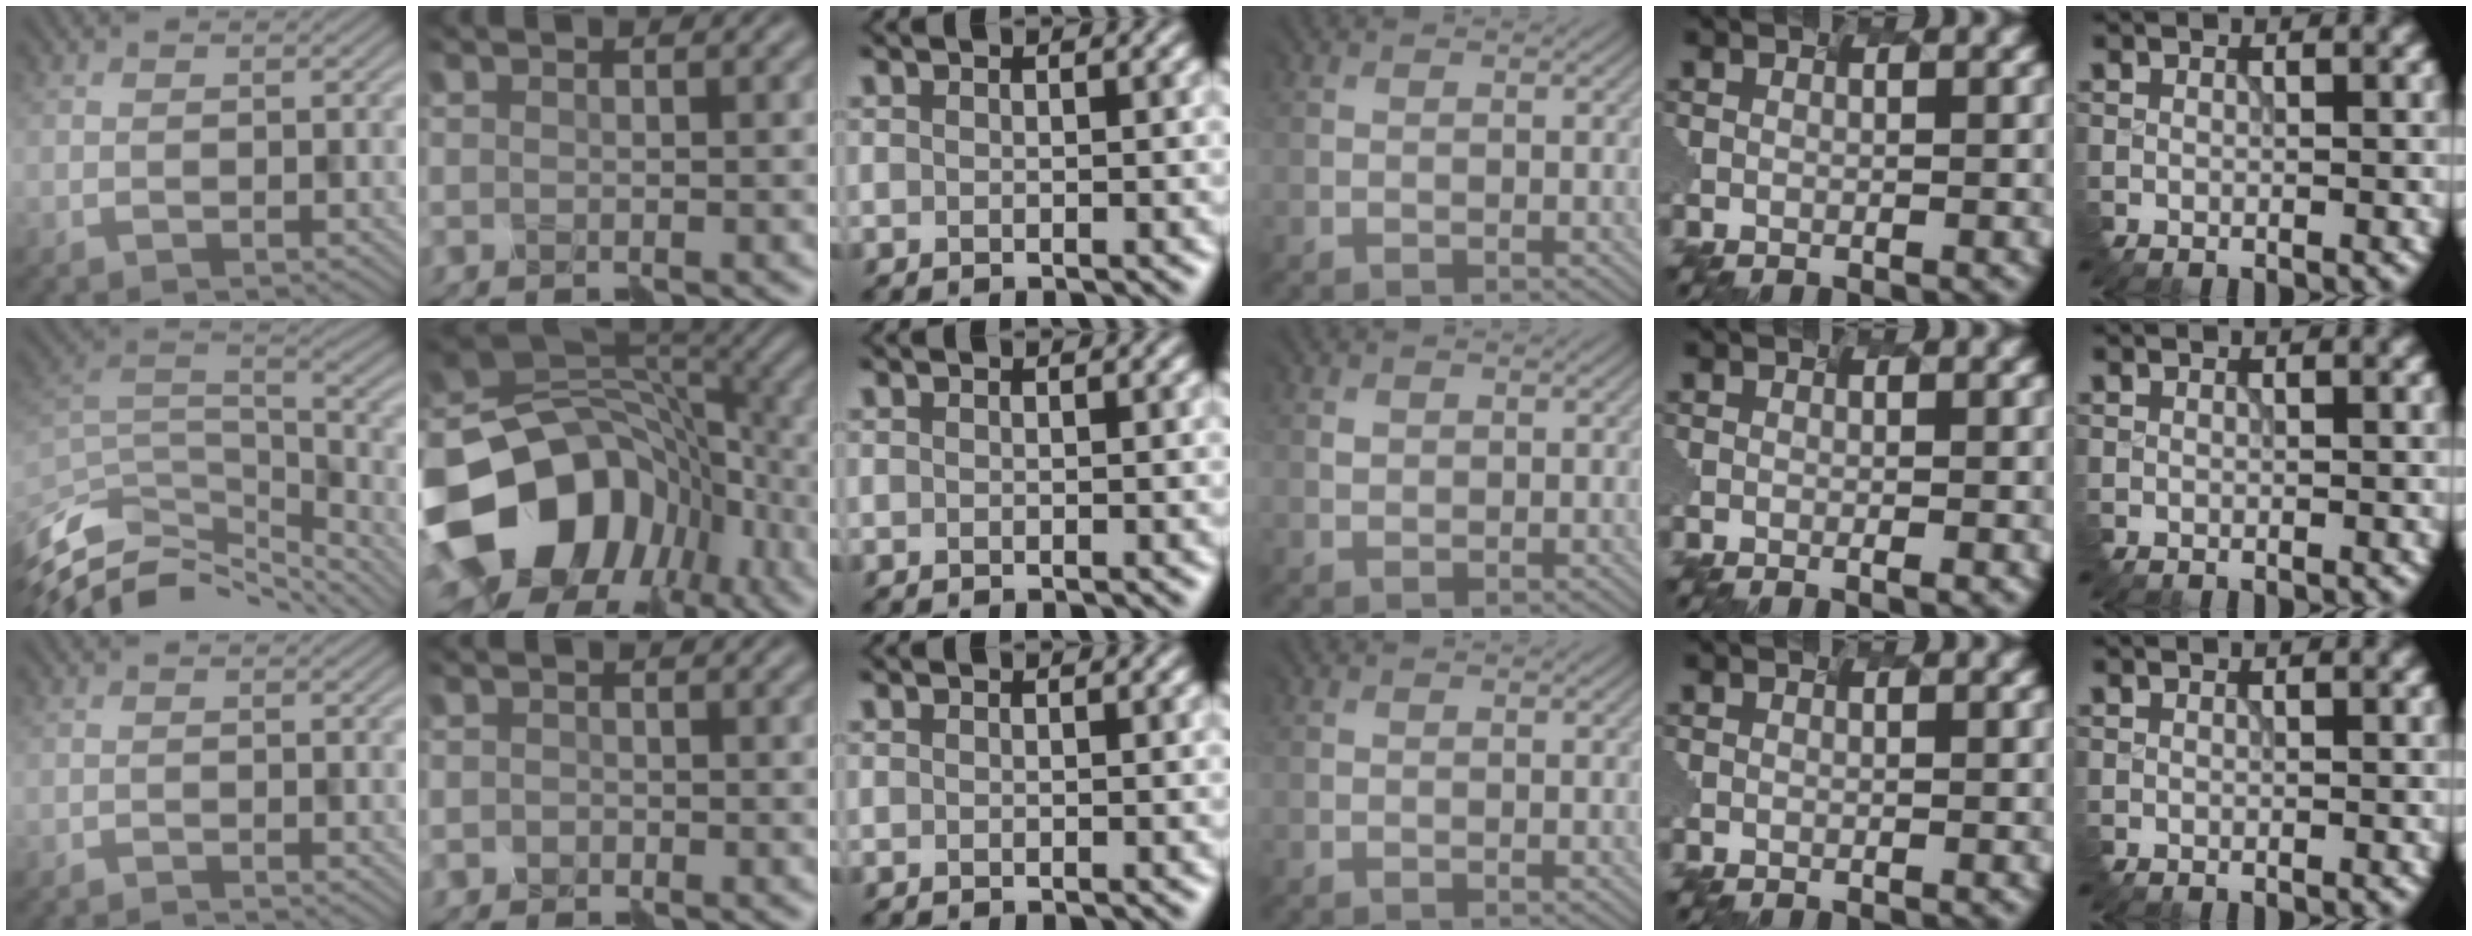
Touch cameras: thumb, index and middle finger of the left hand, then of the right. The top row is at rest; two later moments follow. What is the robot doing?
{"motion": "disassemble", "object": "puzzle pieces"}